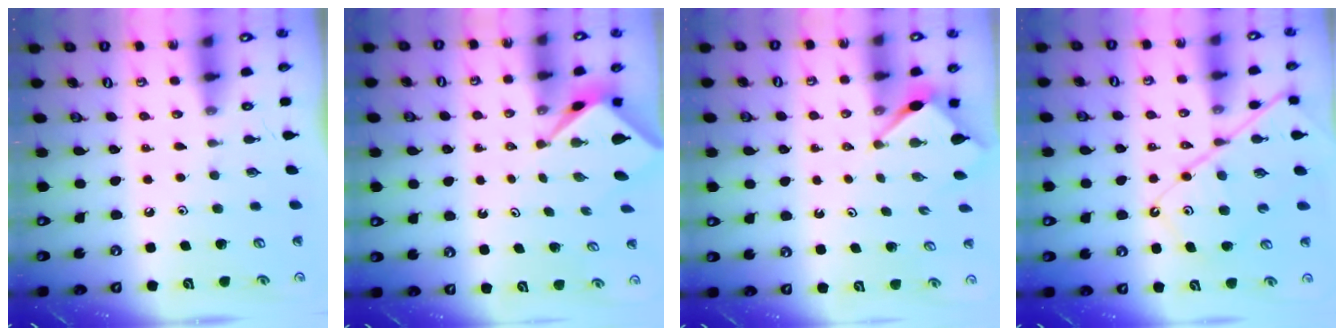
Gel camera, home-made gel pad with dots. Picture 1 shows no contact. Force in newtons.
{"total": 2.3, "press": 2.3, "slide": 0.3}
{"total": 3.5, "press": 3.5, "slide": 0.3}
{"total": 12.1, "press": 12.0, "slide": 1.4}